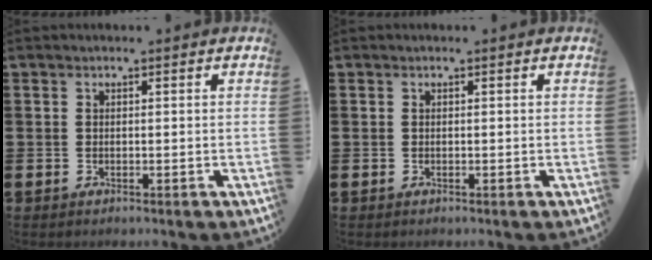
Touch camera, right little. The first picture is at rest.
{"total": 0.0}